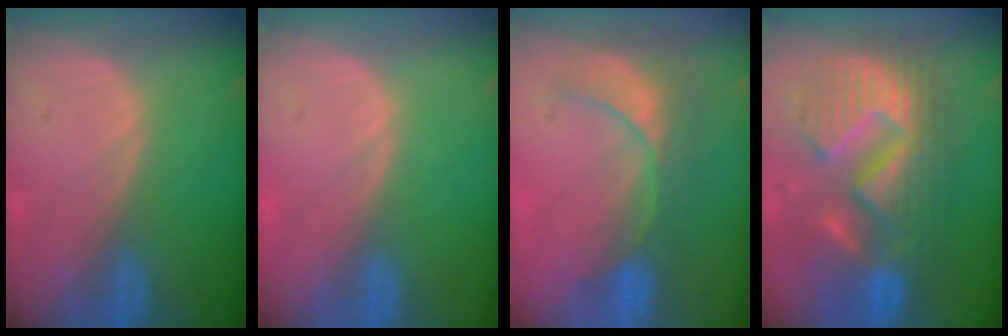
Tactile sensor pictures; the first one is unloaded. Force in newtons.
{"total": 0.0}
{"total": 8.9, "press": 7.7, "slide": 4.5}
{"total": 13.1, "press": 13.0, "slide": 1.4}